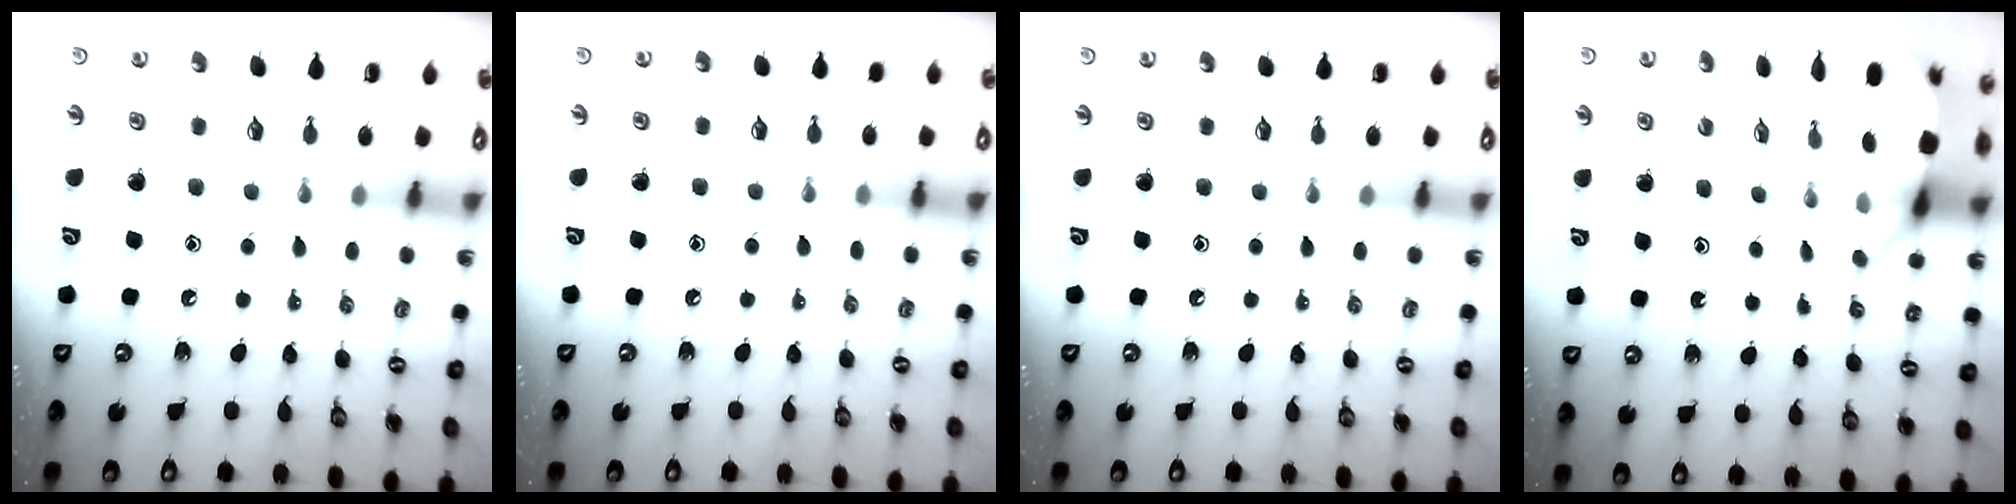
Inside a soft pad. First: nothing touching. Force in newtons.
{"total": 4.3, "press": 4.3, "slide": 0.6}
{"total": 0.0}
{"total": 4.3, "press": 4.3, "slide": 0.2}